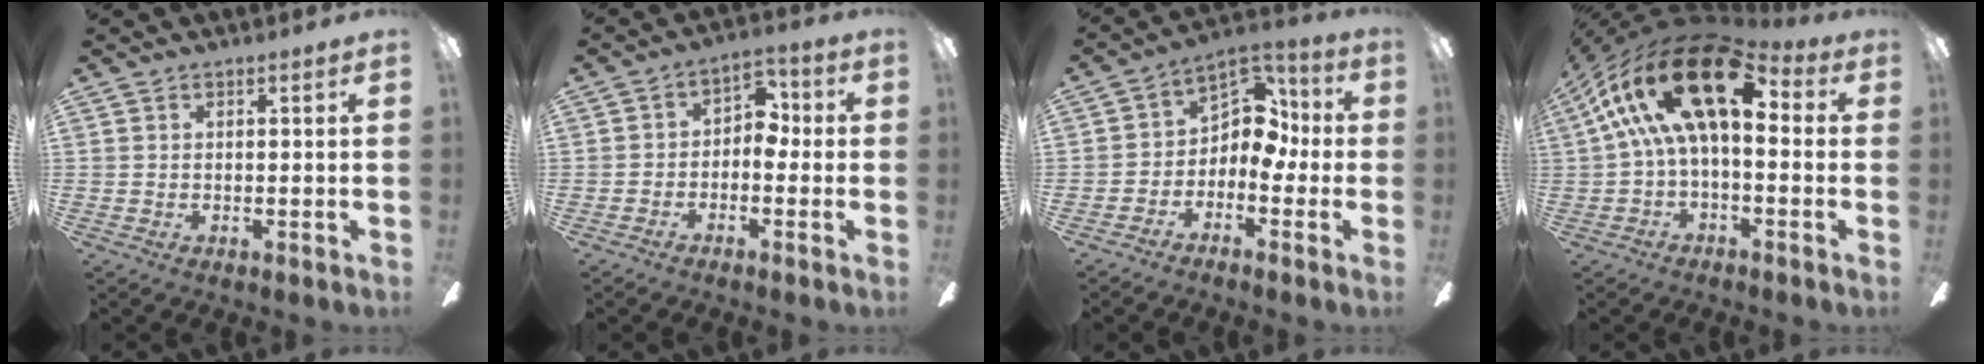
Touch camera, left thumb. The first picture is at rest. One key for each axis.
{"total": 5.5, "fx": -1.4, "fy": 4.3, "fz": 3.1, "tx": -0.050, "ty": 0.021, "tz": -0.025}
{"total": 9.6, "fx": 0.6, "fy": 7.7, "fz": 5.7, "tx": -0.079, "ty": 0.004, "tz": 0.016}
{"total": 23.4, "fx": 7.8, "fy": 10.8, "fz": 19.3, "tx": -0.352, "ty": -0.030, "tz": 0.137}